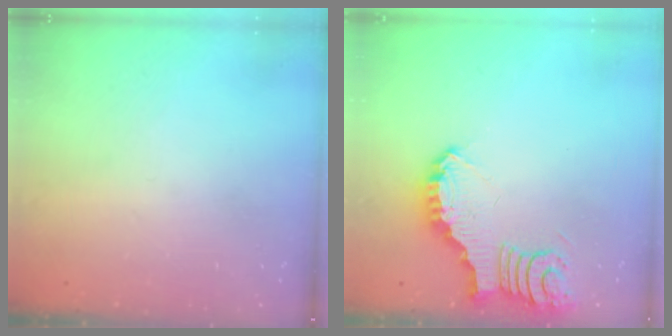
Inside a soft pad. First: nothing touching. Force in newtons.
{"total": 3.8, "press": 3.8, "slide": 0.3}